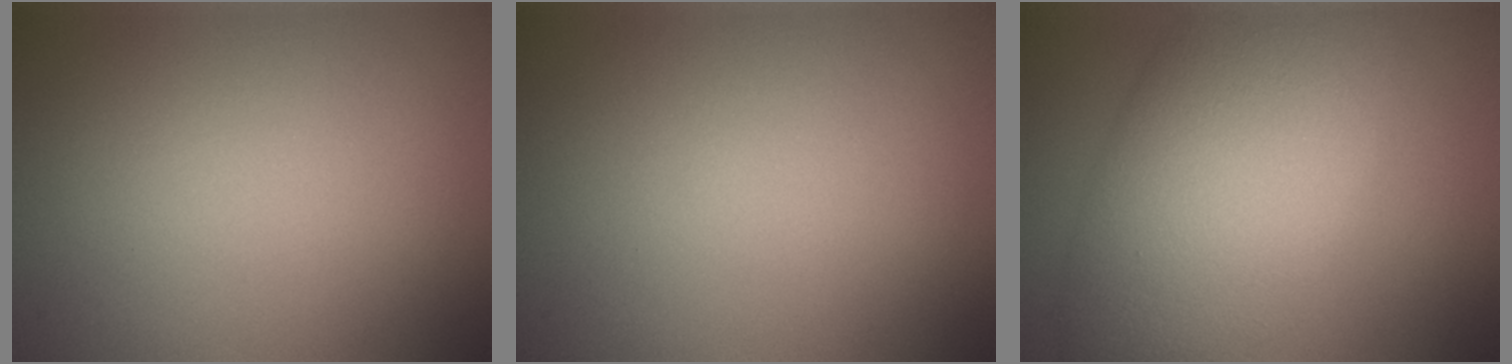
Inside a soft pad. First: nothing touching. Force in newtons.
{"total": 0.0}
{"total": 10.5, "press": 10.5, "slide": 0.5}